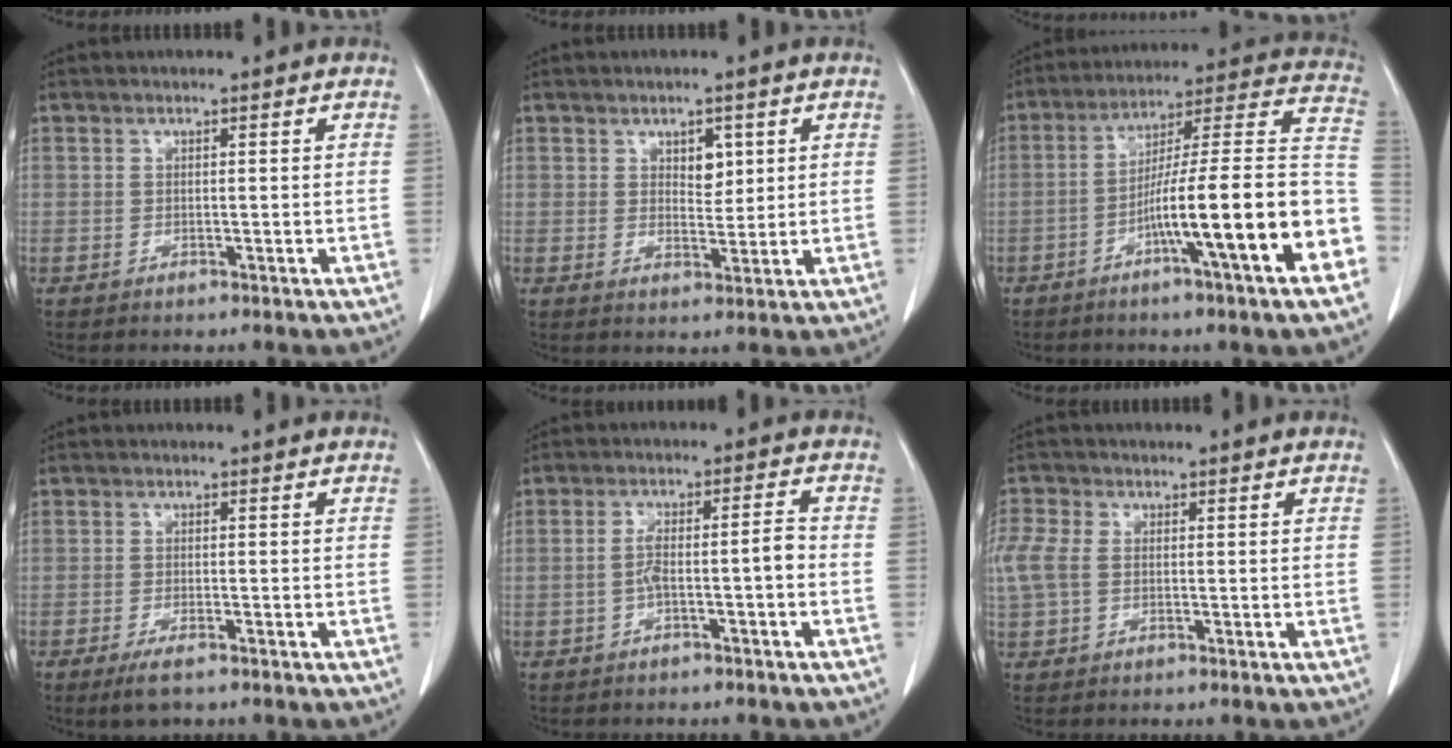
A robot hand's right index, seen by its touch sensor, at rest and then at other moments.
{"total": 3.0, "force": [1.3, 1.8, 2.1], "torque": [-0.027, -0.002, 0.022]}
{"total": 20.6, "force": [-7.2, 0.2, 19.3], "torque": [-0.230, 0.018, -0.113]}
{"total": 3.0, "force": [-2.0, 0.7, 2.1], "torque": [-0.038, -0.004, -0.032]}
{"total": 4.8, "force": [-1.5, 0.6, 4.5], "torque": [-0.083, 0.021, -0.022]}
{"total": 5.9, "force": [0.4, 4.3, 4.1], "torque": [-0.133, 0.024, 0.011]}